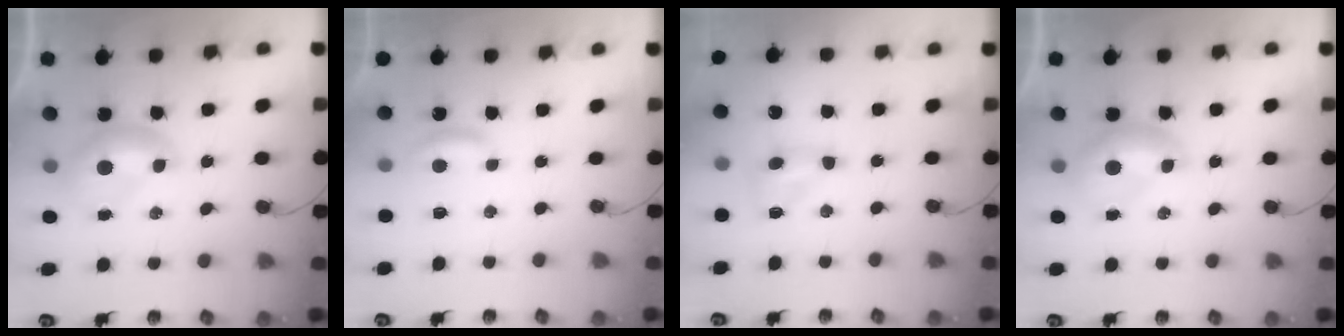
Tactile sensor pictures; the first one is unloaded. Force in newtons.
{"total": 1.9, "press": 1.9, "slide": 0.5}
{"total": 2.8, "press": 2.8, "slide": 0.6}
{"total": 0.6, "press": 0.6, "slide": 0.2}